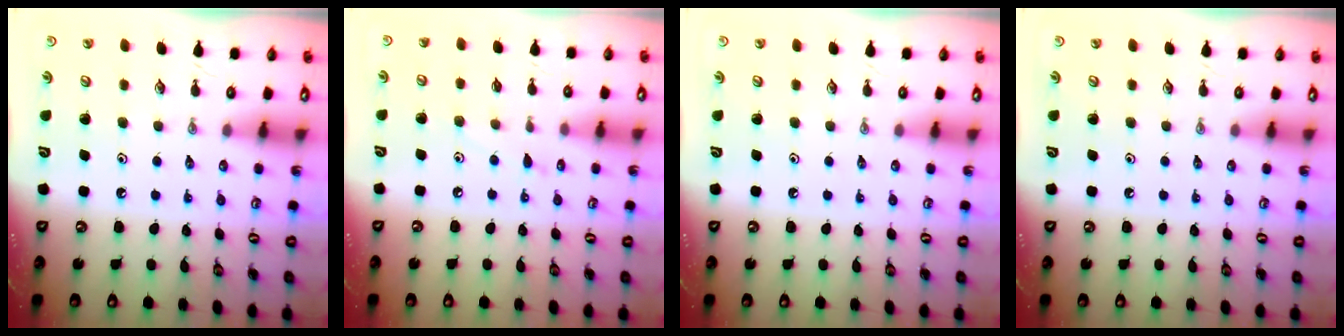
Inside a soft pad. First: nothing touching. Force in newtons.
{"total": 5.9, "press": 5.8, "slide": 0.7}
{"total": 0.0}
{"total": 0.0}